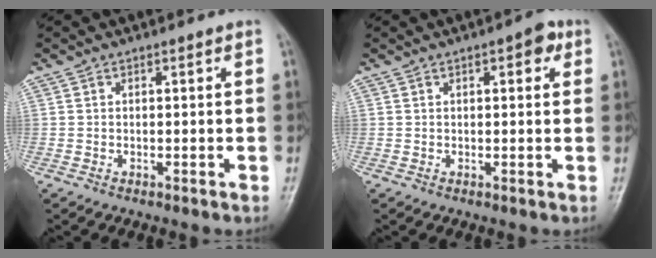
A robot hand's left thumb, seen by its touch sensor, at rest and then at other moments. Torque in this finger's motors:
{"motor_torque": [-0.09, 0.05, 0.08, 0.35, 0.09]}